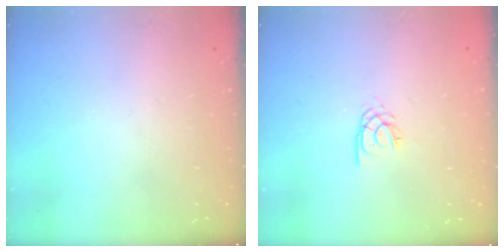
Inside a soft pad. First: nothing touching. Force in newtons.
{"total": 2.2, "press": 2.2, "slide": 0.4}